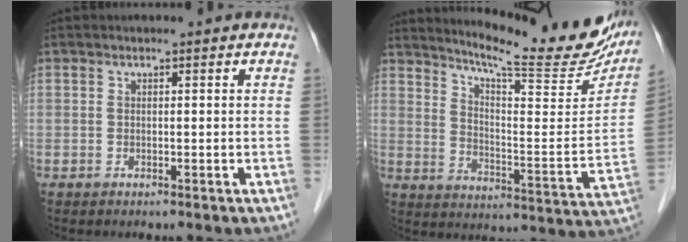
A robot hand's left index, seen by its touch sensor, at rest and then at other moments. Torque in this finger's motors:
{"motor_torque": [0.22, -0.35, 0.23, 0.04]}